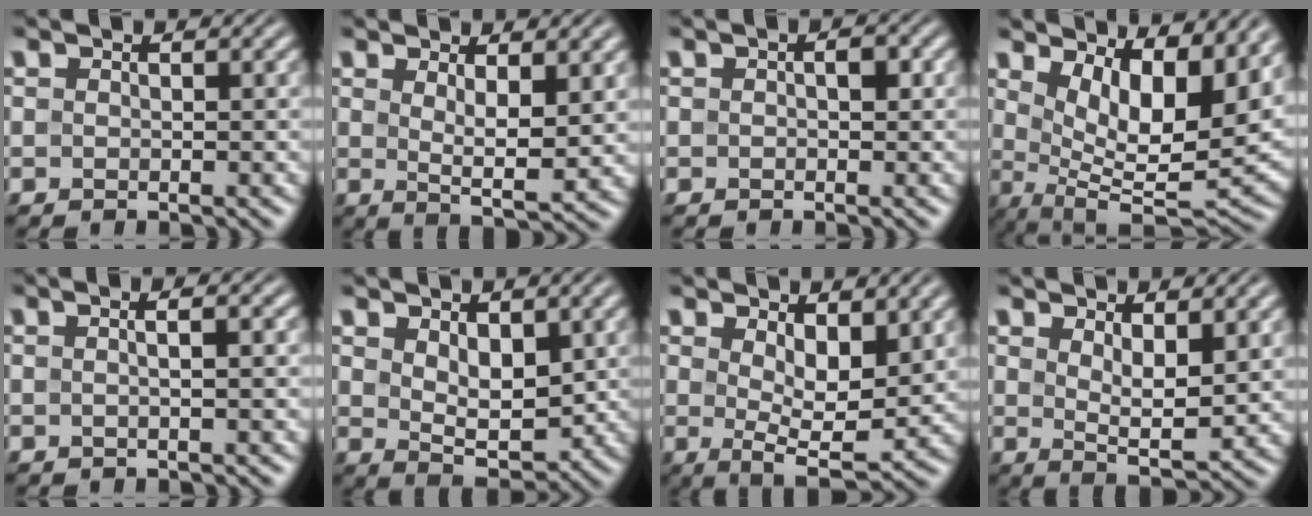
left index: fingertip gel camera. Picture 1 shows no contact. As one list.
[{"total": 4.0, "force": [1.4, 1.0, 3.6], "torque": [-0.065, -0.015, 0.030]}, {"total": 1.4, "force": [0.2, 0.7, 1.2], "torque": [-0.015, 0.002, 0.001]}, {"total": 10.4, "force": [4.5, 3.6, 8.6], "torque": [-0.137, -0.017, 0.084]}, {"total": 2.9, "force": [0.6, 1.3, 2.5], "torque": [-0.012, 0.008, -0.021]}, {"total": 4.1, "force": [1.2, 2.4, 3.2], "torque": [-0.055, -0.008, 0.029]}, {"total": 5.7, "force": [1.7, 2.4, 4.9], "torque": [-0.082, -0.013, 0.032]}, {"total": 4.2, "force": [1.8, 1.5, 3.5], "torque": [-0.065, -0.014, 0.035]}]